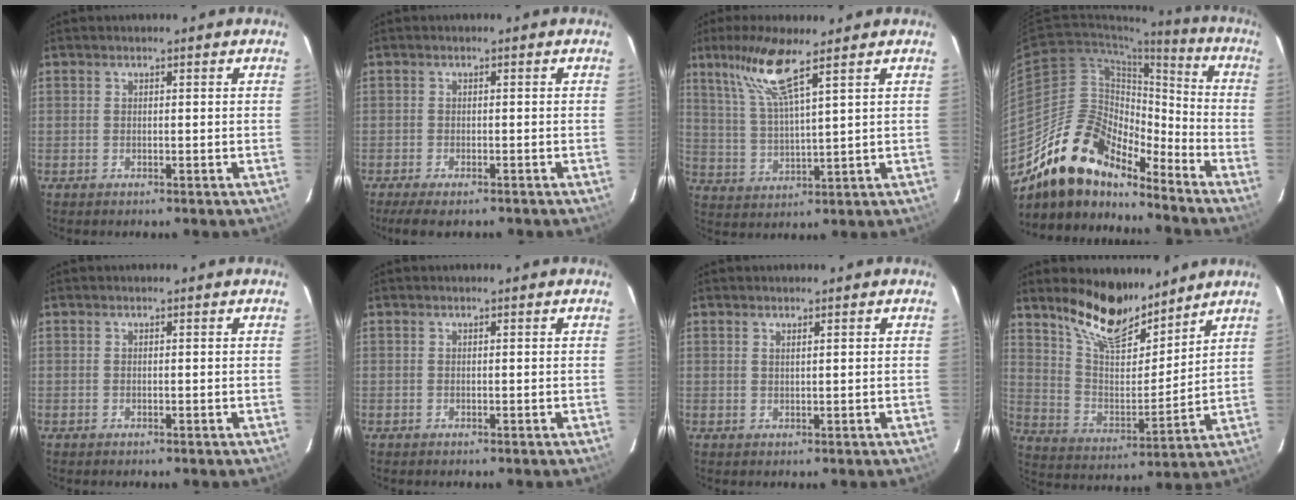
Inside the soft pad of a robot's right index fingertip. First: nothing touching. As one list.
[{"total": 5.8, "force": [-4.6, 1.5, 3.2], "torque": [-0.075, -0.023, -0.076]}, {"total": 9.6, "force": [6.2, 0.3, 7.3], "torque": [-0.146, 0.007, 0.130]}, {"total": 18.1, "force": [-14.6, 7.1, 8.1], "torque": [-0.148, 0.014, -0.266]}, {"total": 0.0}, {"total": 0.0}, {"total": 0.9, "force": [0.6, -0.1, 0.7], "torque": [-0.010, 0.001, 0.012]}, {"total": 14.3, "force": [11.6, 4.9, 6.9], "torque": [-0.135, 0.000, 0.213]}]